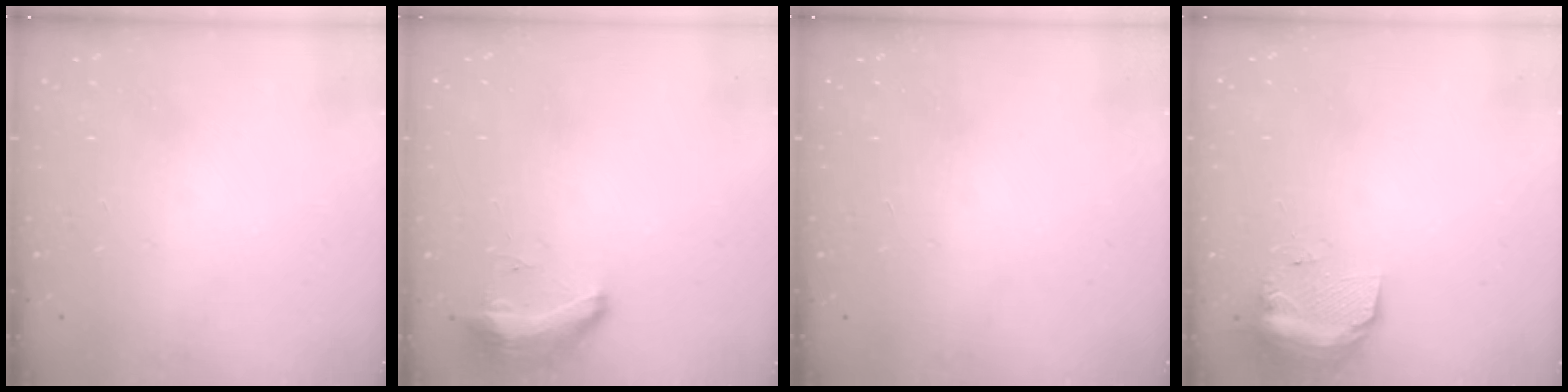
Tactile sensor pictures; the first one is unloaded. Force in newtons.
{"total": 11.5, "press": 9.6, "slide": 6.3}
{"total": 0.0}
{"total": 9.7, "press": 9.6, "slide": 0.9}